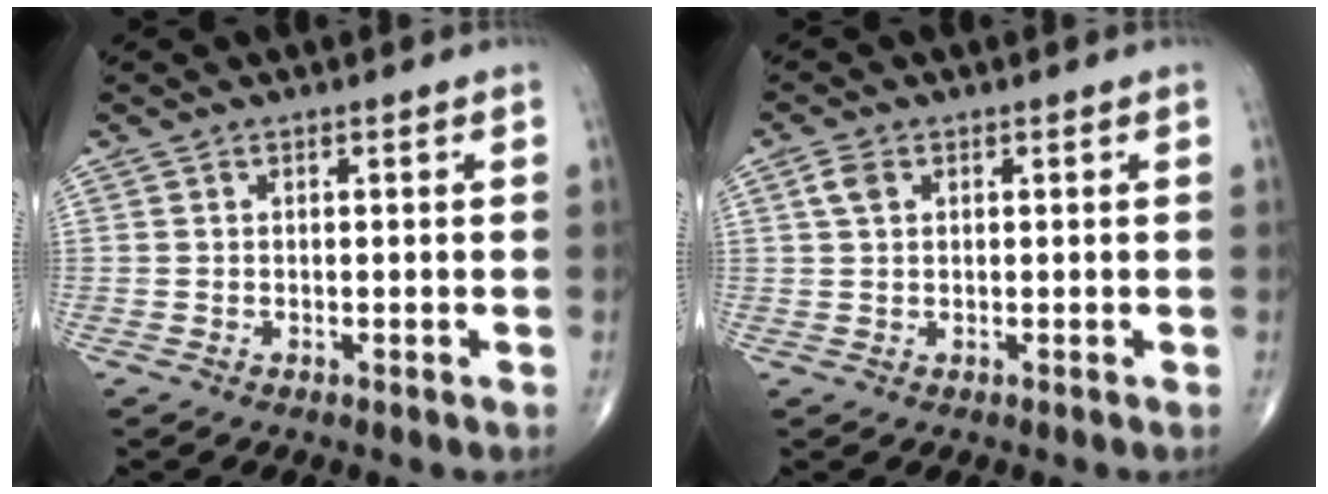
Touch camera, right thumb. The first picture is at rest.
{"total": 2.5, "force": [1.0, 1.6, 1.7], "torque": [-0.033, 0.007, 0.020]}